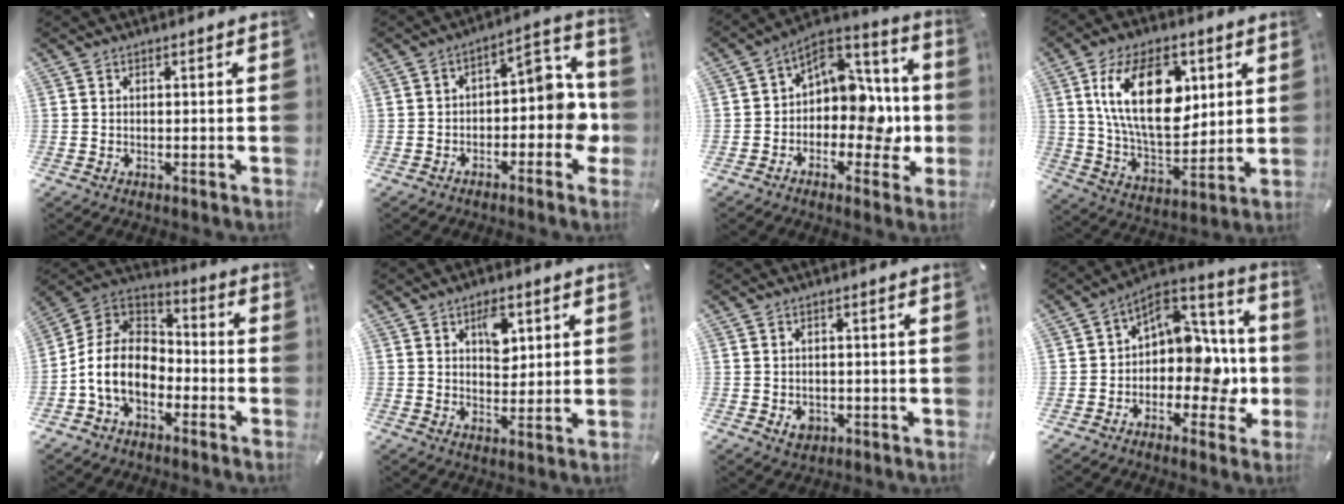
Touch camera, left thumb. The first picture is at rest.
{"total": 9.8, "force": [-1.8, 5.9, 7.6], "torque": [-0.075, 0.000, -0.035]}
{"total": 11.5, "force": [-0.4, 9.2, 6.9], "torque": [-0.080, -0.006, -0.001]}
{"total": 20.9, "force": [6.5, 12.6, 15.3], "torque": [-0.294, -0.001, 0.110]}
{"total": 12.3, "force": [-5.6, 8.7, 6.8], "torque": [-0.168, 0.022, -0.110]}
{"total": 7.2, "force": [3.0, 4.9, 4.4], "torque": [-0.040, -0.010, 0.044]}
{"total": 2.9, "force": [-0.7, 2.4, 1.4], "torque": [-0.017, 0.001, -0.014]}
{"total": 12.4, "force": [-0.8, 9.4, 8.0], "torque": [-0.084, -0.007, -0.010]}